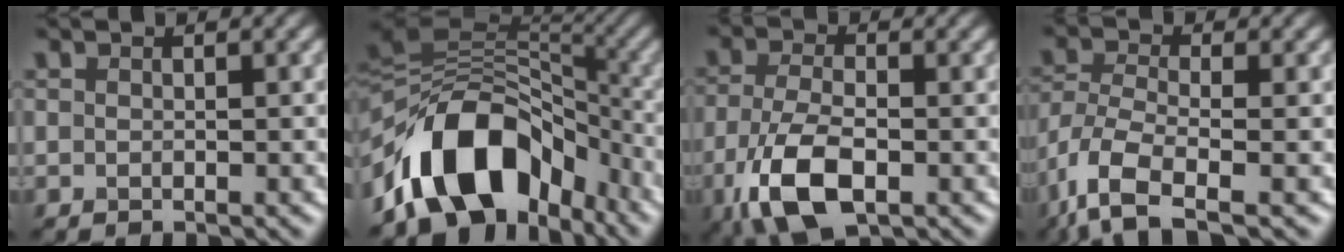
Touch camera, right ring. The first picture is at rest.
{"total": 12.7, "force": [-6.0, 8.0, 7.7], "torque": [-0.118, 0.020, -0.119]}
{"total": 7.3, "force": [-2.8, 3.8, 5.6], "torque": [-0.133, -0.013, -0.059]}
{"total": 6.5, "force": [-3.8, 2.3, 4.8], "torque": [-0.104, -0.005, -0.085]}